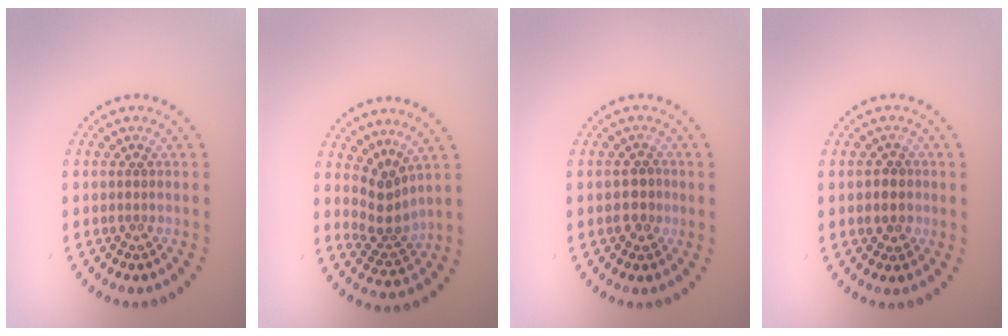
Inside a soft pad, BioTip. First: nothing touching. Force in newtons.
{"total": 2.9, "press": 2.0, "slide": 2.1}
{"total": 1.8, "press": 1.8, "slide": 0.2}
{"total": 1.7, "press": 1.6, "slide": 0.5}